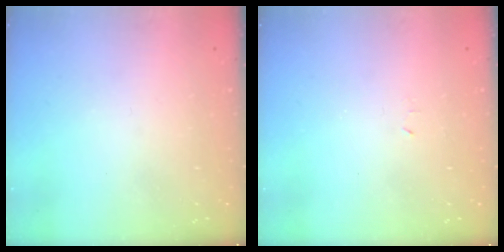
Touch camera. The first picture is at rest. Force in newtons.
{"total": 2.9, "press": 2.9, "slide": 0.4}